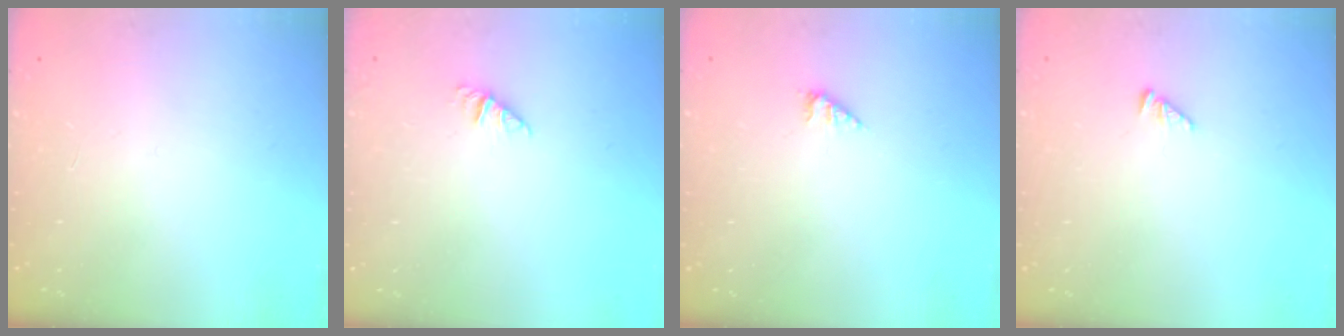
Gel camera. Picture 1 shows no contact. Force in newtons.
{"total": 0.6, "press": 0.6, "slide": 0.1}
{"total": 2.8, "press": 2.7, "slide": 0.5}
{"total": 2.1, "press": 2.1, "slide": 0.3}